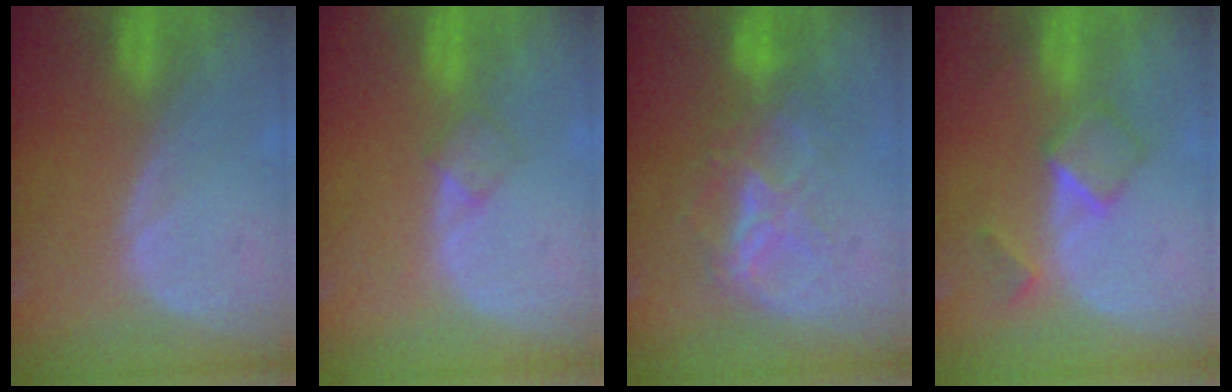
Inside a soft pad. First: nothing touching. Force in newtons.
{"total": 2.0, "press": 2.0, "slide": 0.2}
{"total": 6.5, "press": 6.2, "slide": 1.9}
{"total": 5.4, "press": 4.7, "slide": 2.5}